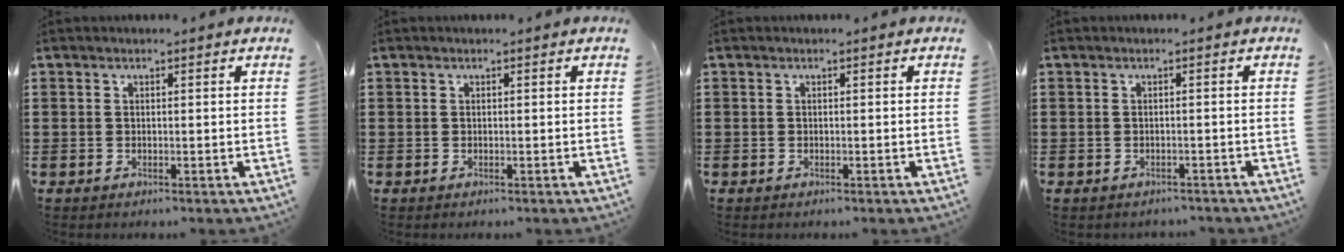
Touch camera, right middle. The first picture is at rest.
{"total": 0.0}
{"total": 0.0}
{"total": 0.7, "force": [-0.7, 0.2, 0.0], "torque": [-0.003, 0.000, -0.015]}